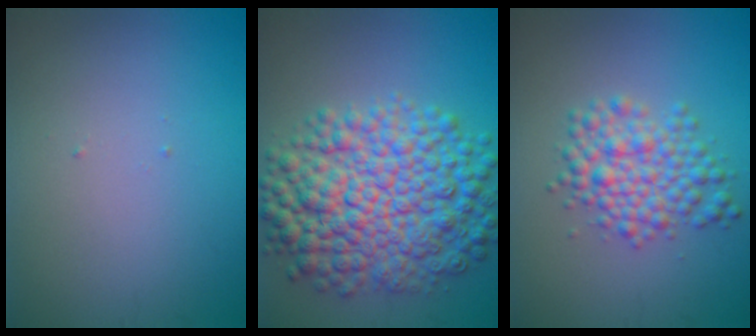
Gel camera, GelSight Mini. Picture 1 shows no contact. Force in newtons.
{"total": 10.4, "press": 10.4, "slide": 0.1}
{"total": 4.5, "press": 4.5, "slide": 0.1}